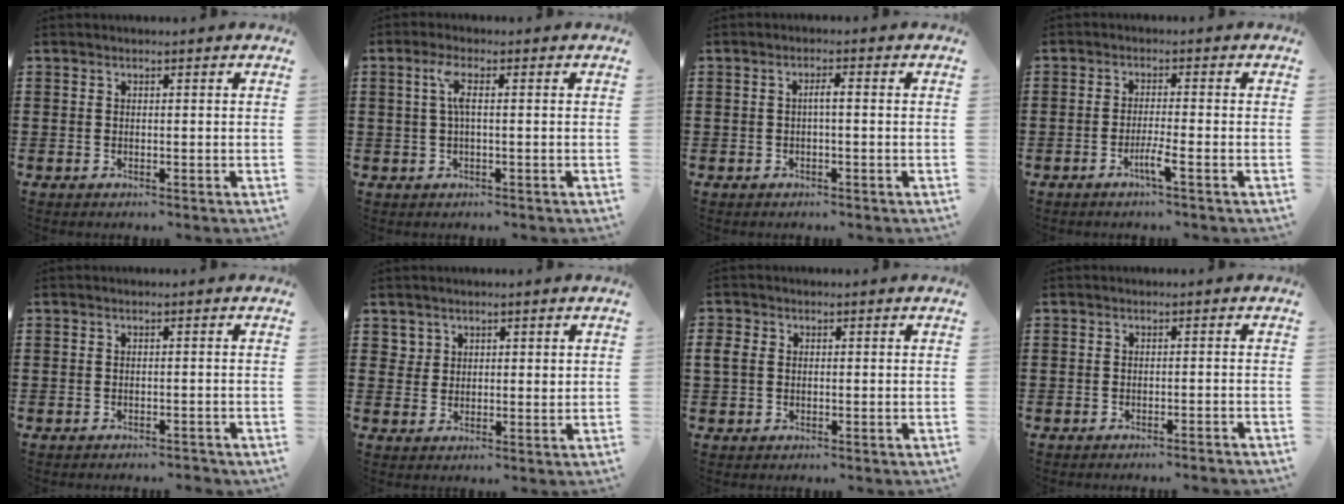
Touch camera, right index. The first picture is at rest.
{"total": 3.1, "force": [0.3, 0.6, 3.0], "torque": [-0.062, 0.004, 0.002]}
{"total": 1.7, "force": [-0.3, 0.2, 1.6], "torque": [-0.031, 0.001, -0.007]}
{"total": 3.2, "force": [-1.9, -0.1, 2.6], "torque": [-0.052, -0.006, -0.038]}
{"total": 1.0, "force": [-0.9, 0.1, 0.2], "torque": [-0.009, -0.001, -0.020]}
{"total": 2.5, "force": [1.7, 1.8, 0.4], "torque": [-0.008, 0.003, 0.033]}
{"total": 2.0, "force": [0.1, 1.7, 1.2], "torque": [-0.034, 0.004, -0.002]}
{"total": 1.1, "force": [-1.0, -0.3, 0.3], "torque": [-0.007, 0.000, -0.020]}